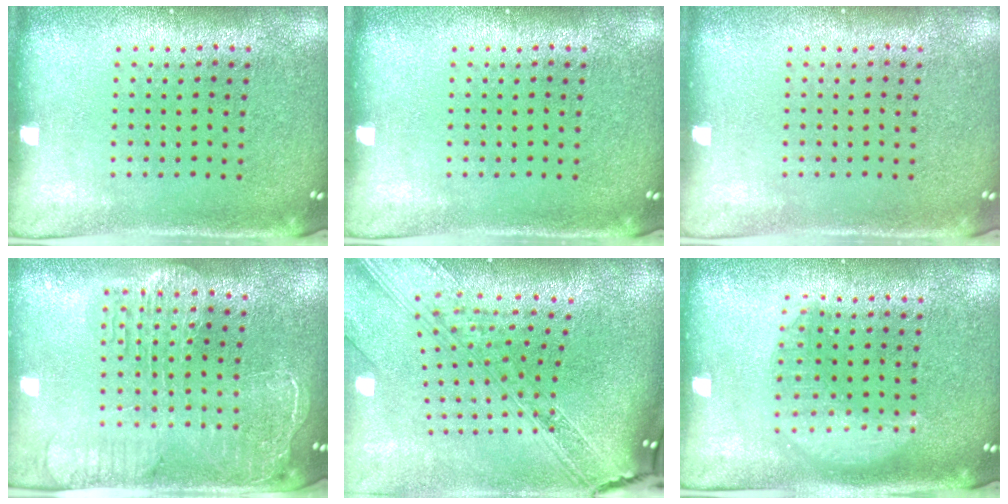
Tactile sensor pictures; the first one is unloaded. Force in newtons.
{"total": 0.0}
{"total": 0.0}
{"total": 2.3, "press": 2.0, "slide": 1.0}
{"total": 4.1, "press": 2.9, "slide": 2.9}
{"total": 1.3, "press": 1.3, "slide": 0.2}